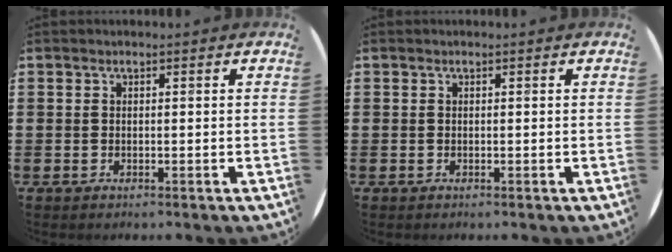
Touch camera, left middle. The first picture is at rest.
{"total": 0.0}